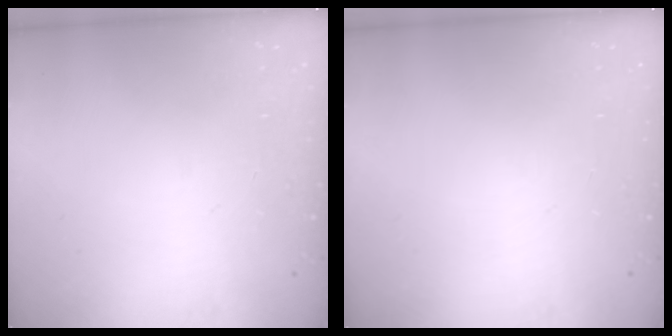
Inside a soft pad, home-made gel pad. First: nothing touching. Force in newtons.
{"total": 0.0}